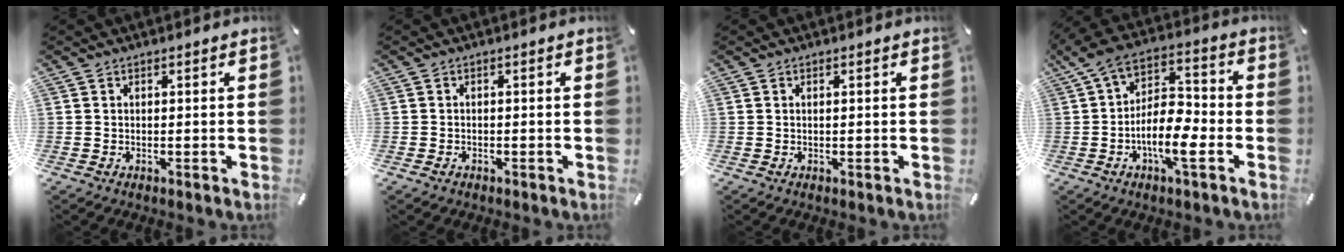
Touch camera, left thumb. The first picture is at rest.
{"total": 0.8, "force": [-0.5, 0.6, 0.2], "torque": [-0.004, 0.003, -0.013]}
{"total": 0.5, "force": [0.1, 0.1, 0.5], "torque": [-0.009, -0.001, 0.001]}
{"total": 14.4, "force": [-4.6, 6.8, 11.8], "torque": [-0.220, 0.007, -0.085]}